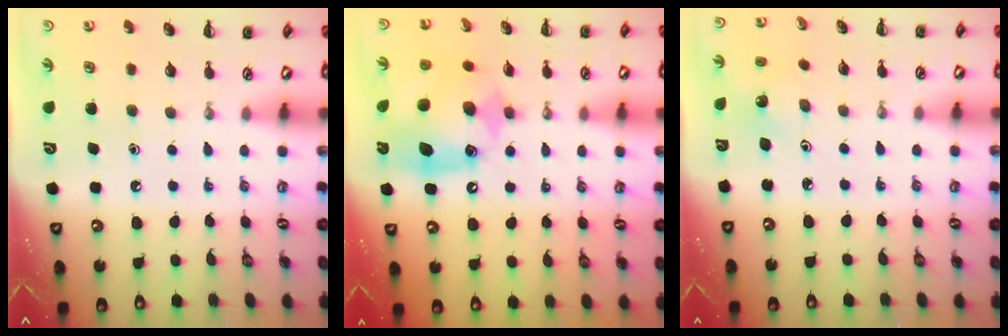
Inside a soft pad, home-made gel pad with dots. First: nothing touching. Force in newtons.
{"total": 12.9, "press": 12.8, "slide": 2.1}
{"total": 2.1, "press": 1.9, "slide": 0.7}